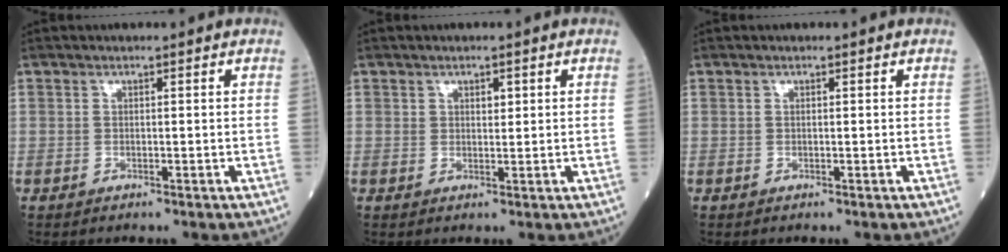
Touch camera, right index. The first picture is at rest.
{"total": 1.4, "force": [0.7, 0.8, 0.9], "torque": [-0.012, -0.002, 0.010]}
{"total": 0.0}